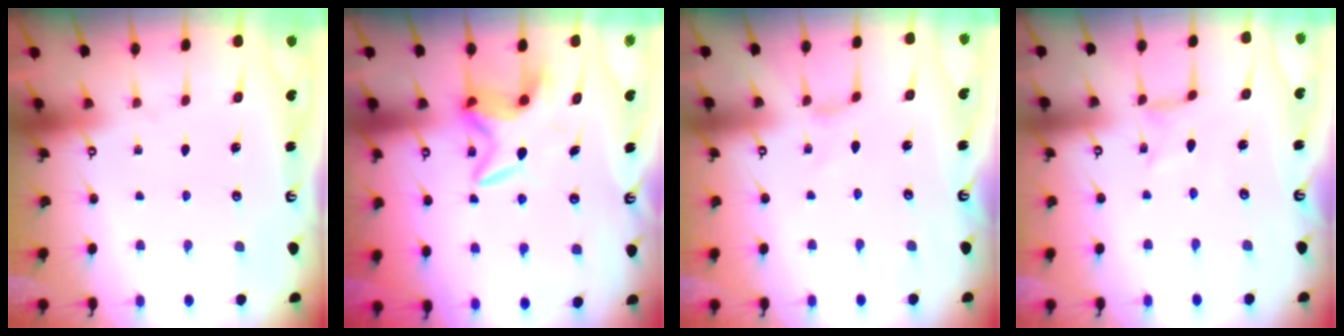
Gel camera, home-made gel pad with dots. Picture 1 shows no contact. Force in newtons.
{"total": 6.9, "press": 6.9, "slide": 0.3}
{"total": 0.0}
{"total": 0.0}